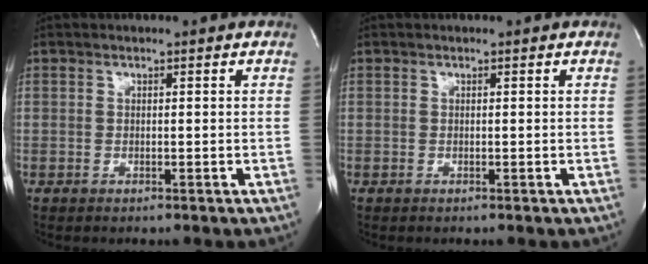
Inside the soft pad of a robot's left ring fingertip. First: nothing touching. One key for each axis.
{"total": 0.0}